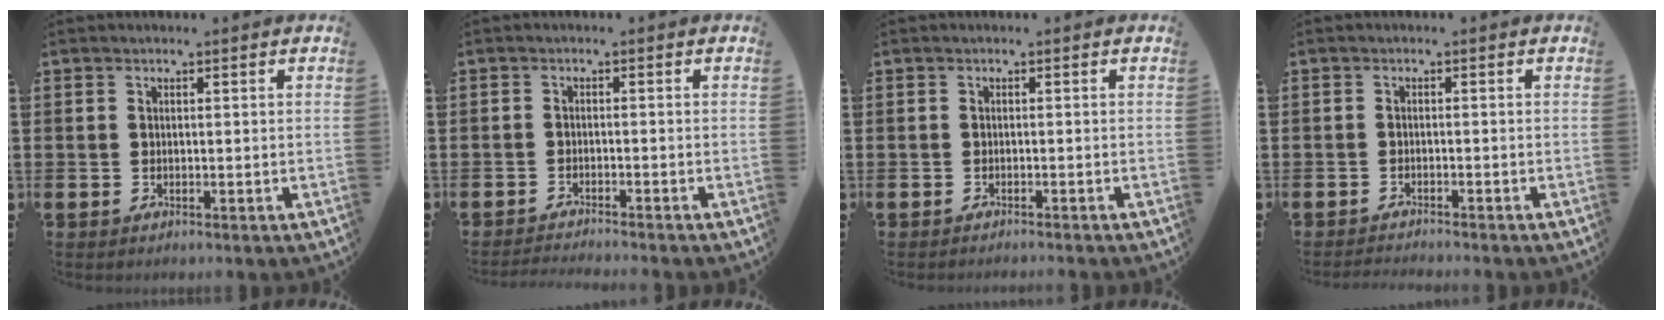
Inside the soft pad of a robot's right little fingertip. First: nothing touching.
{"total": 1.3, "force": [-1.3, -0.2, 0.1], "torque": [-0.002, 0.002, -0.026]}
{"total": 0.5, "force": [-0.5, -0.2, 0.0], "torque": [0.002, -0.001, -0.011]}
{"total": 1.0, "force": [-1.0, -0.1, 0.0], "torque": [-0.001, 0.001, -0.021]}